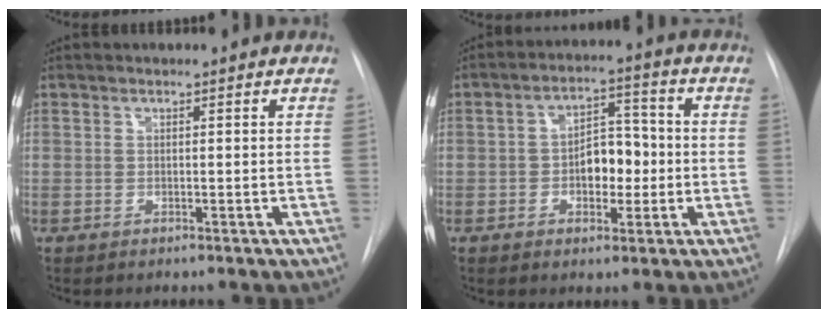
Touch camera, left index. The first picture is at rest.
{"total": 7.0, "force": [-2.0, 3.9, 5.4], "torque": [-0.080, 0.014, -0.030]}